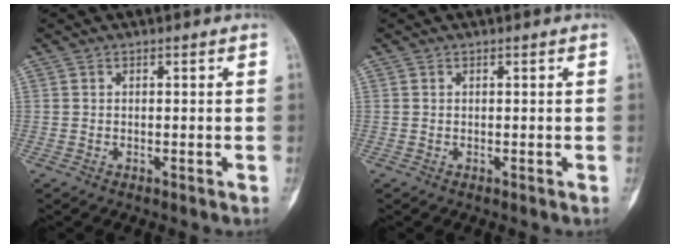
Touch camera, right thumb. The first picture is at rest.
{"total": 0.0}